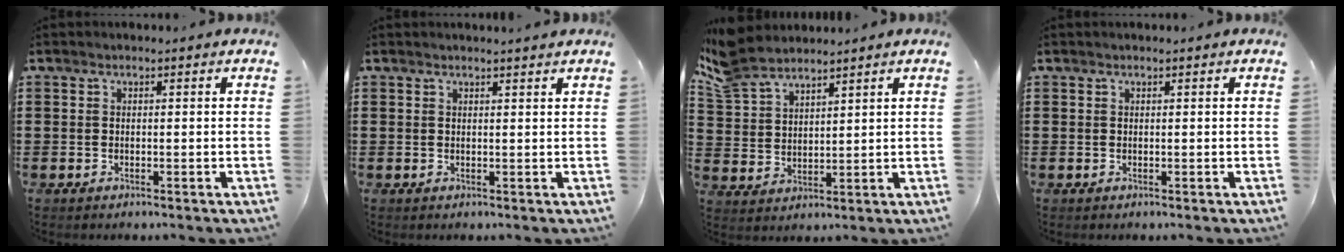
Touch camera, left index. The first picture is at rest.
{"total": 1.2, "force": [1.2, -0.2, 0.3], "torque": [-0.007, -0.004, 0.023]}
{"total": 6.7, "force": [5.8, 2.5, 2.2], "torque": [-0.069, -0.008, 0.110]}
{"total": 0.0}